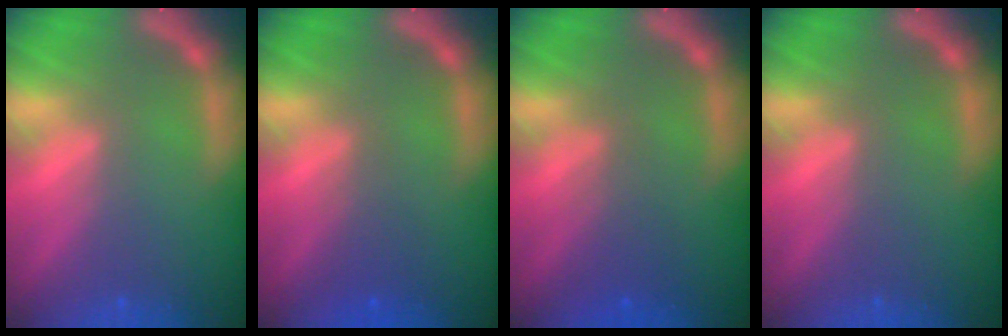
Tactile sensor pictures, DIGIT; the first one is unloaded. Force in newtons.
{"total": 2.0}
{"total": 2.5}
{"total": 0.0}